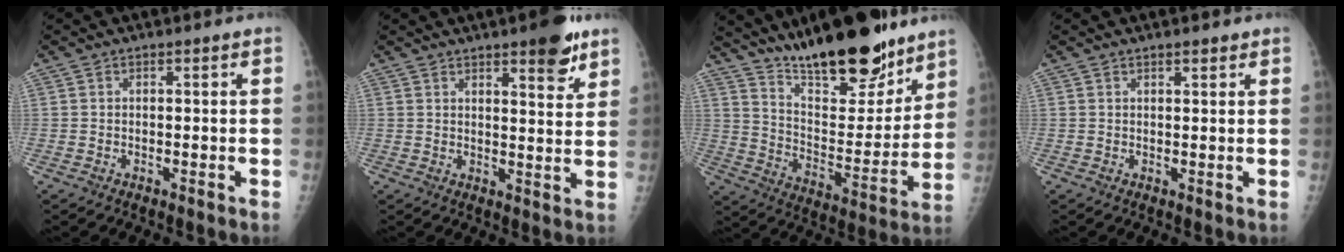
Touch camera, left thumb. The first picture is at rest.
{"total": 7.8, "force": [5.1, 2.2, 5.6], "torque": [-0.058, -0.029, 0.066]}
{"total": 22.6, "force": [17.3, 7.0, 12.6], "torque": [-0.153, -0.101, 0.283]}
{"total": 1.5, "force": [1.2, 0.5, 0.8], "torque": [-0.009, -0.006, 0.017]}